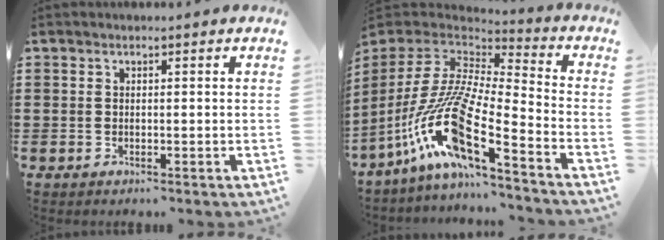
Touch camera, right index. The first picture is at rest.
{"total": 14.7, "force": [-7.6, 2.9, 12.3], "torque": [-0.280, -0.016, -0.157]}